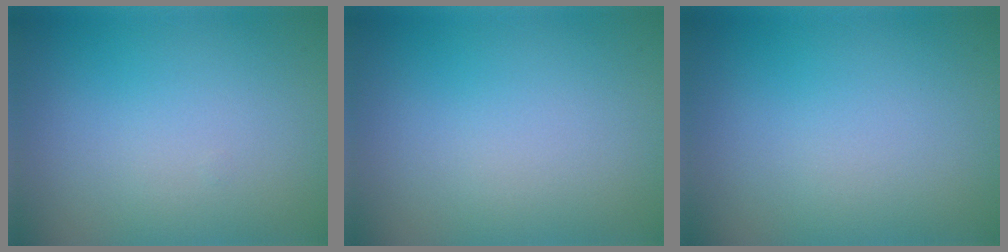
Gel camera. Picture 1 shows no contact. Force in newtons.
{"total": 0.0}
{"total": 0.0}